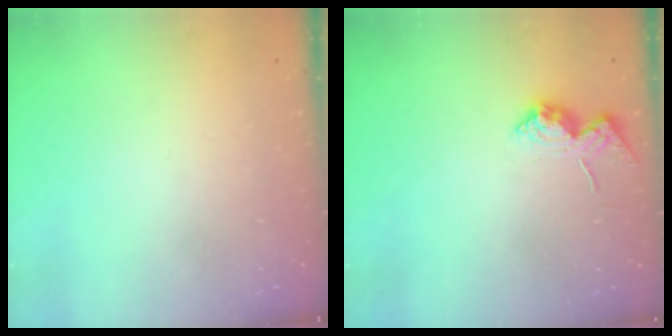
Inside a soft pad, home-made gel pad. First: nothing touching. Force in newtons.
{"total": 11.8, "press": 11.8, "slide": 0.5}